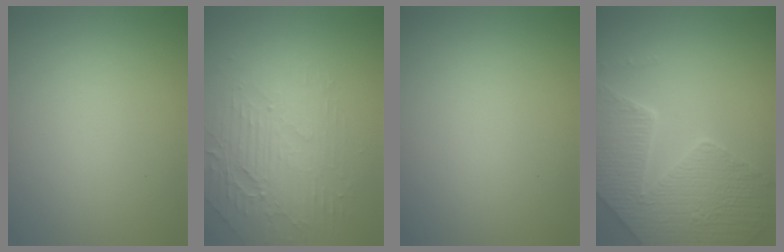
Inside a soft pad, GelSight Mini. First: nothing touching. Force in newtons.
{"total": 4.1, "press": 3.7, "slide": 1.8}
{"total": 0.0}
{"total": 8.4, "press": 6.0, "slide": 5.8}